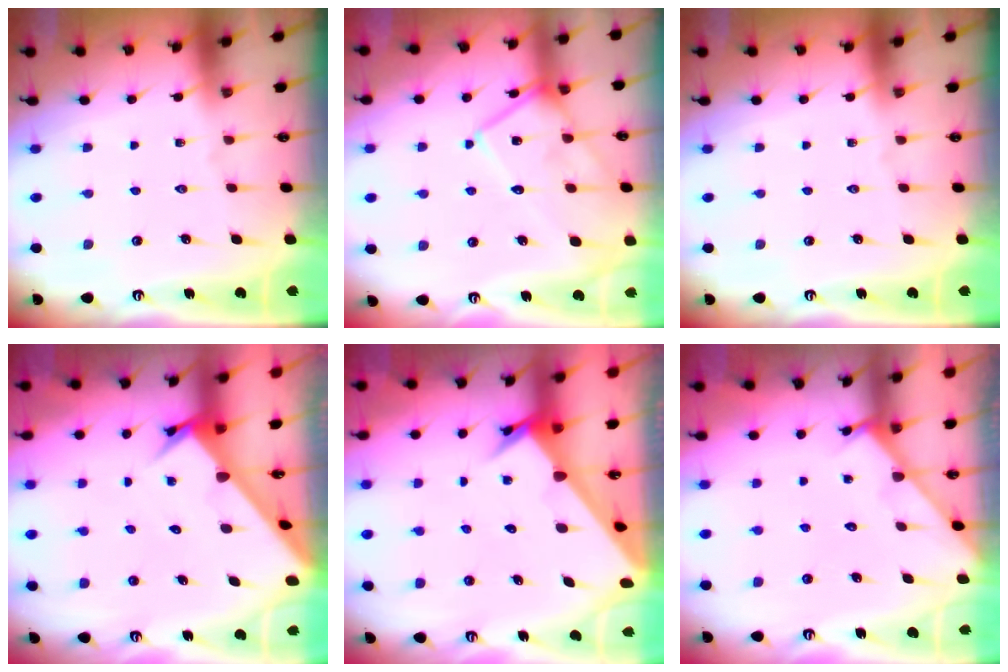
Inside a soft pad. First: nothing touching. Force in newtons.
{"total": 15.2, "press": 15.2, "slide": 1.1}
{"total": 0.0}
{"total": 3.1, "press": 3.1, "slide": 0.3}
{"total": 3.4, "press": 3.4, "slide": 0.3}
{"total": 3.2, "press": 3.1, "slide": 0.2}